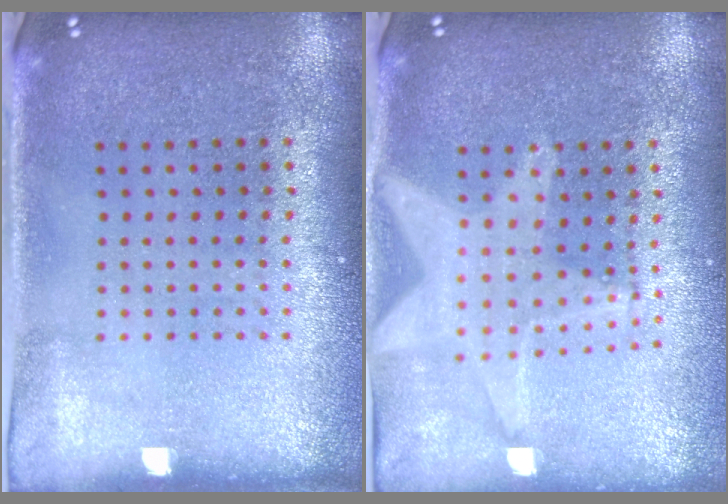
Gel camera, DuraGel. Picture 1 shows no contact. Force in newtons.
{"total": 2.0, "press": 1.7, "slide": 1.1}